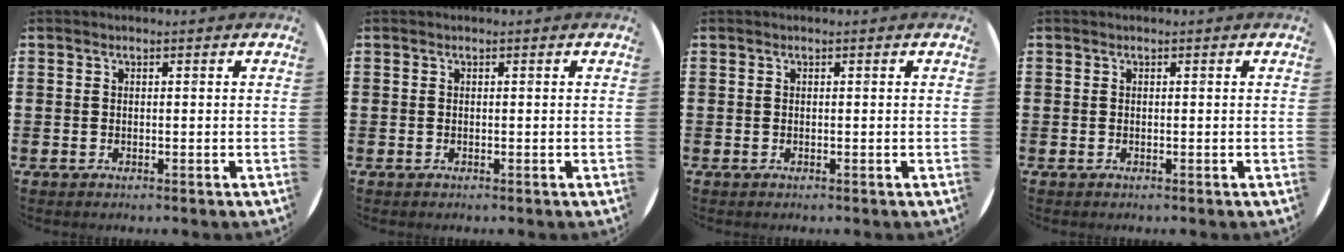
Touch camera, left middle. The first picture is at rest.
{"total": 0.0}
{"total": 0.0}
{"total": 0.0}